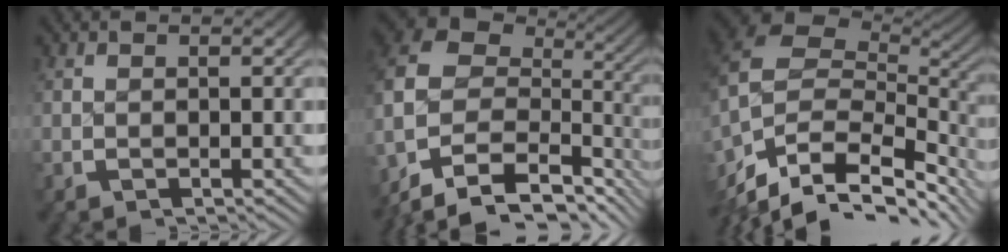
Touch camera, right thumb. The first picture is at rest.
{"total": 14.7, "force": [-3.1, 9.1, 11.2], "torque": [-0.233, -0.048, -0.014]}
{"total": 16.4, "force": [-2.7, 10.6, 12.2], "torque": [-0.245, -0.038, -0.015]}